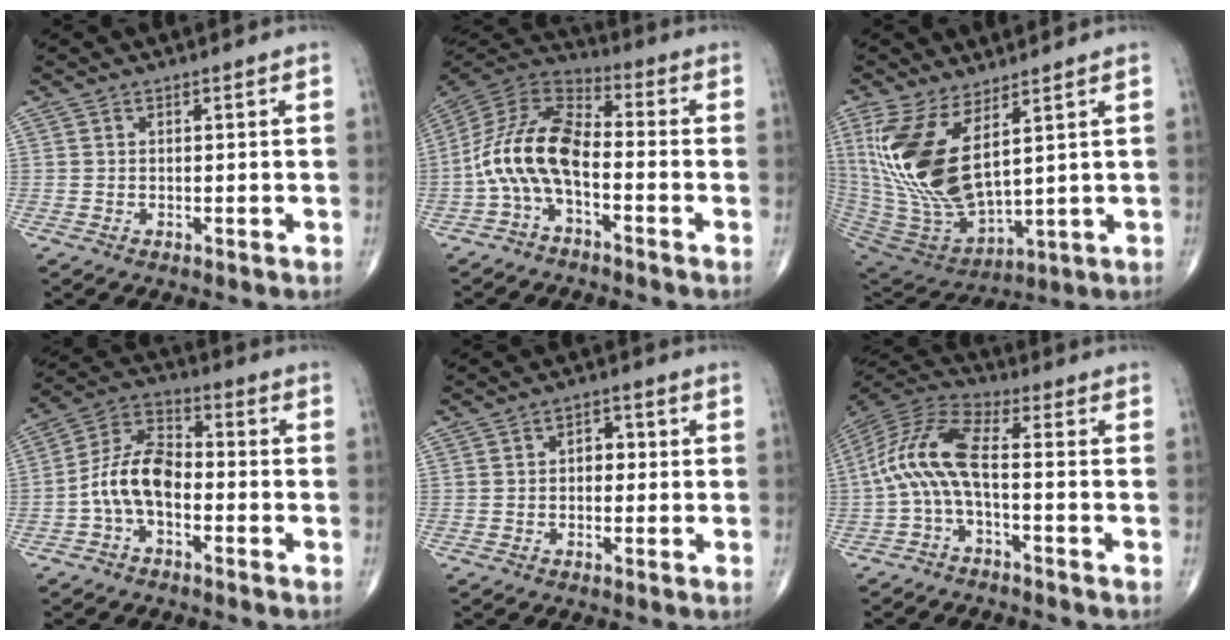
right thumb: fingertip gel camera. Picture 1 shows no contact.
{"total": 12.9, "force": [-3.5, 6.2, 10.8], "torque": [-0.221, 0.058, -0.078]}
{"total": 18.1, "force": [6.4, 7.6, 15.1], "torque": [-0.323, -0.045, 0.142]}
{"total": 9.9, "force": [-2.5, 5.6, 7.8], "torque": [-0.144, 0.042, -0.060]}
{"total": 3.3, "force": [0.1, 2.3, 2.3], "torque": [-0.017, 0.013, -0.005]}
{"total": 11.2, "force": [-2.2, 3.5, 10.4], "torque": [-0.230, 0.053, -0.052]}